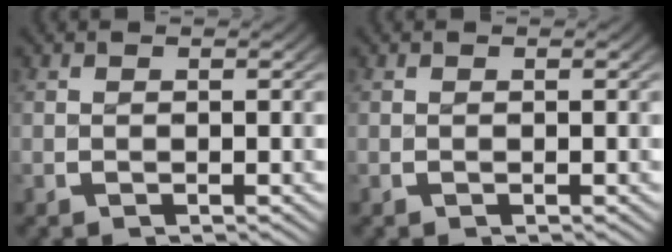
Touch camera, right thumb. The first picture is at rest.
{"total": 0.0}